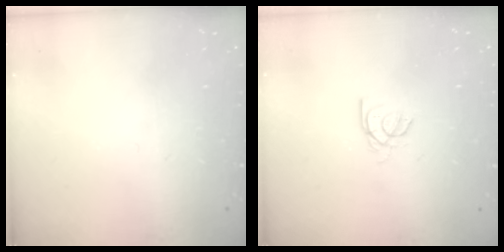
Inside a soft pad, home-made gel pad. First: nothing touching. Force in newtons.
{"total": 2.2, "press": 2.2, "slide": 0.2}